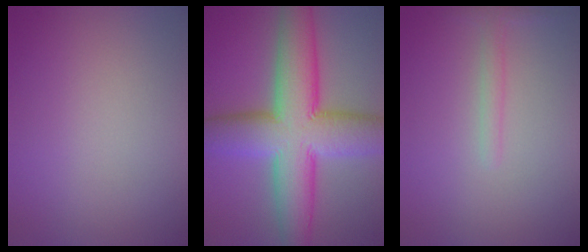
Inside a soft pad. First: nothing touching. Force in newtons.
{"total": 11.8, "press": 11.8, "slide": 0.3}
{"total": 1.1, "press": 1.1, "slide": 0.0}